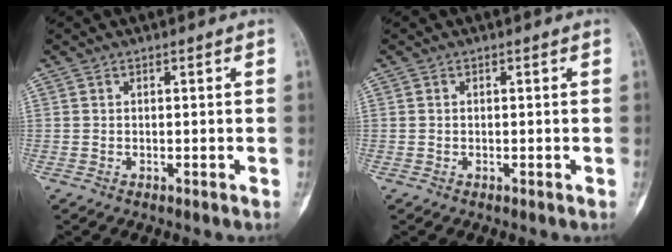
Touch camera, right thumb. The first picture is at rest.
{"total": 0.0}